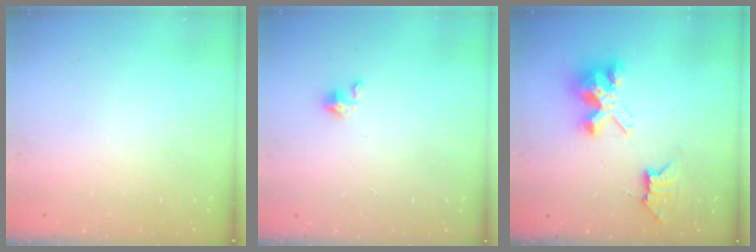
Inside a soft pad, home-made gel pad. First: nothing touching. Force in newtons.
{"total": 2.0, "press": 1.9, "slide": 0.3}
{"total": 8.1, "press": 8.1, "slide": 0.7}